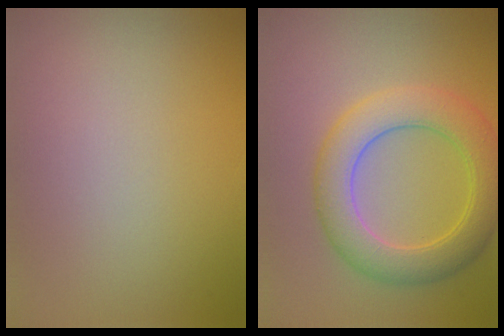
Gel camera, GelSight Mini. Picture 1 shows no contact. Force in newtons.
{"total": 6.1, "press": 6.1, "slide": 0.2}